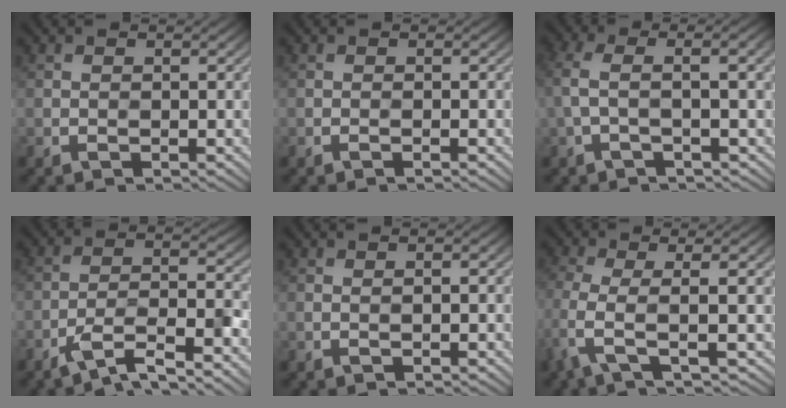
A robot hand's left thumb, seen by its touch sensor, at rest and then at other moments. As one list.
[{"total": 0.6, "force": [-0.3, 0.1, 0.5], "torque": [-0.001, 0.003, -0.009]}, {"total": 5.3, "force": [0.3, 1.2, 5.1], "torque": [-0.081, 0.017, -0.009]}, {"total": 8.5, "force": [-5.1, 2.4, 6.3], "torque": [-0.113, -0.004, -0.082]}, {"total": 0.7, "force": [0.4, -0.1, 0.6], "torque": [-0.001, 0.008, 0.000]}, {"total": 5.0, "force": [0.2, 0.8, 5.0], "torque": [-0.097, 0.004, -0.011]}]